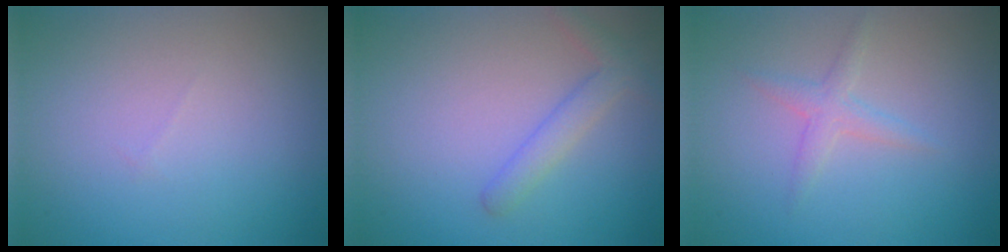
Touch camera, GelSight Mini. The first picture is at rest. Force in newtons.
{"total": 2.3, "press": 2.3, "slide": 0.1}
{"total": 1.6, "press": 1.6, "slide": 0.0}